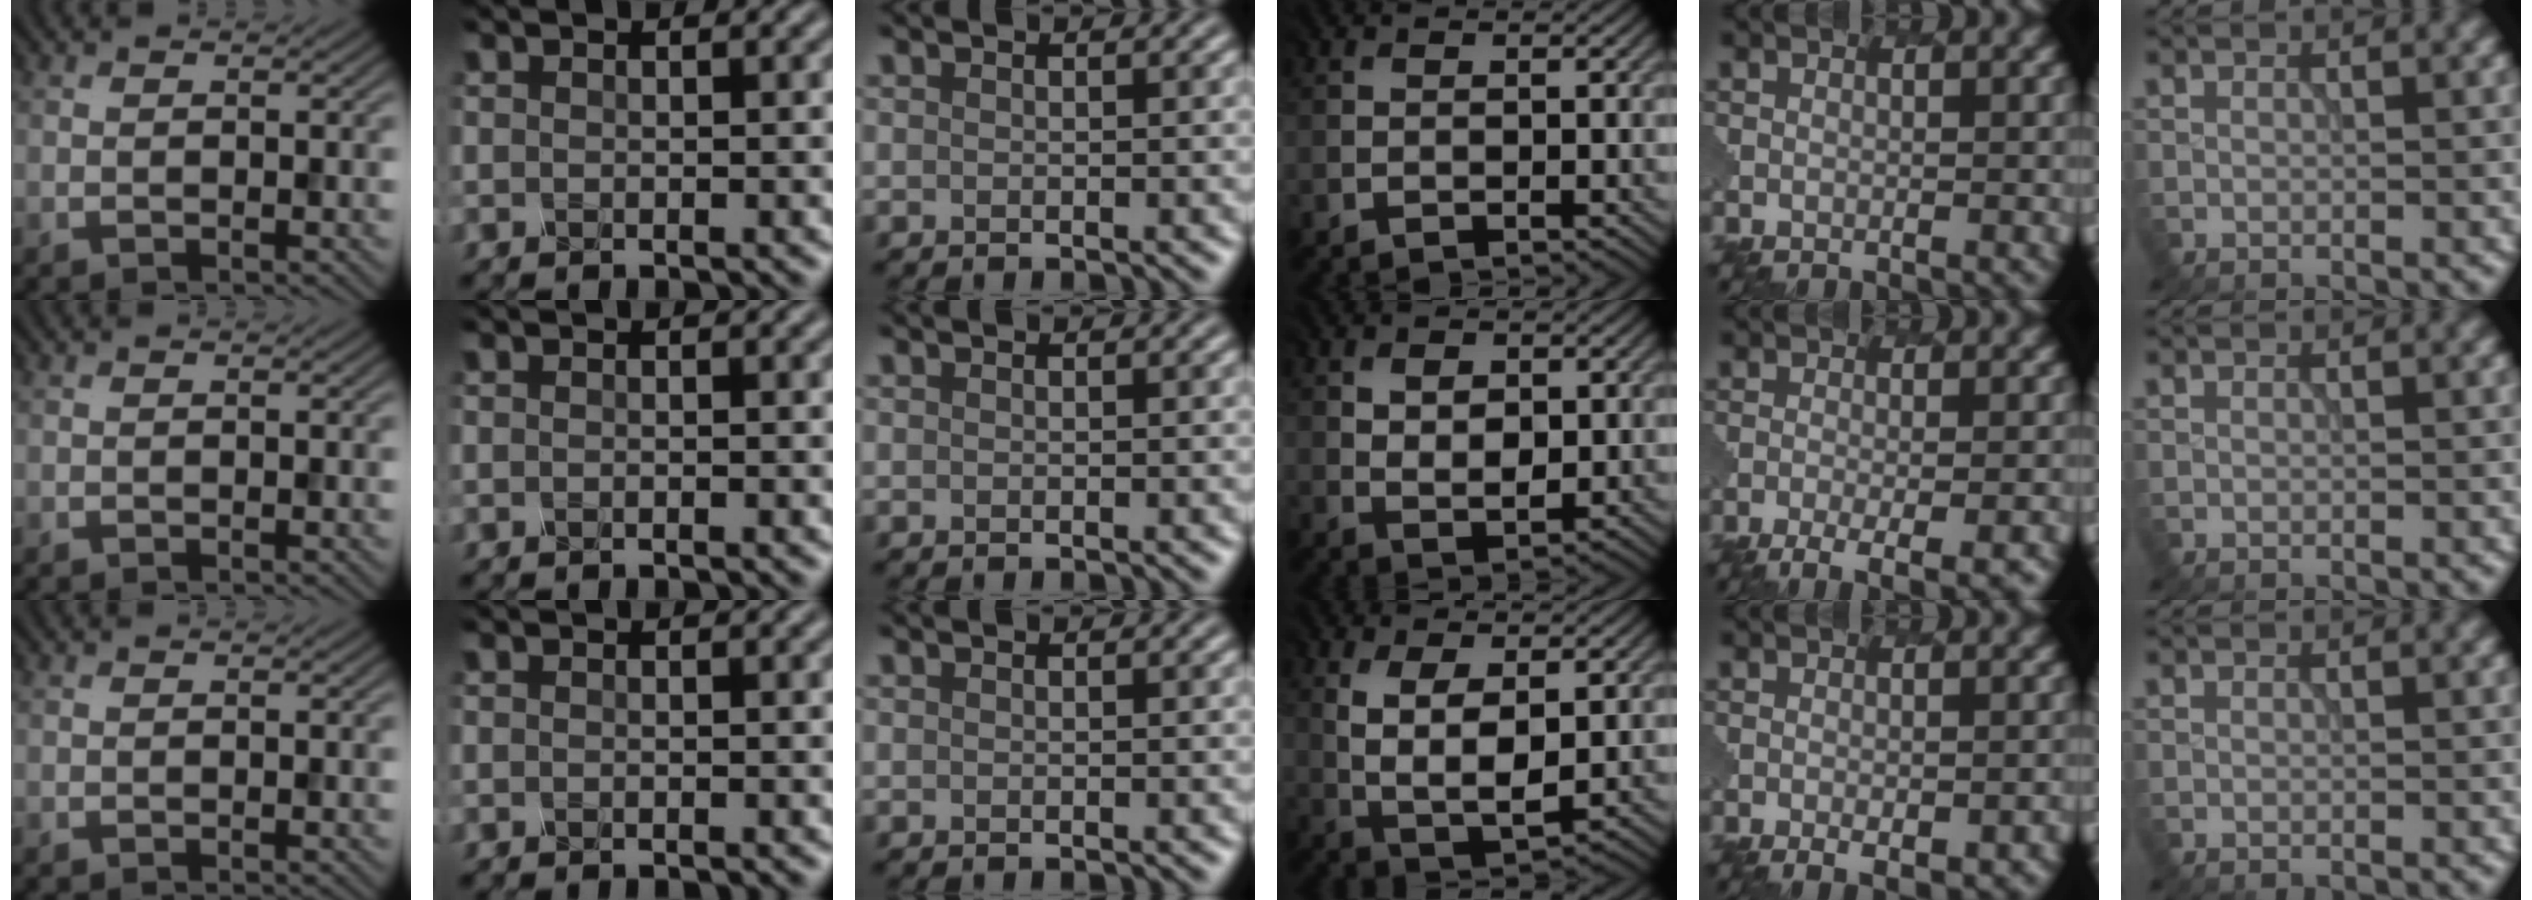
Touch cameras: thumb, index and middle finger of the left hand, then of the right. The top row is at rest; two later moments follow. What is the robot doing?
{"motion": "dispense", "object": "pipette"}